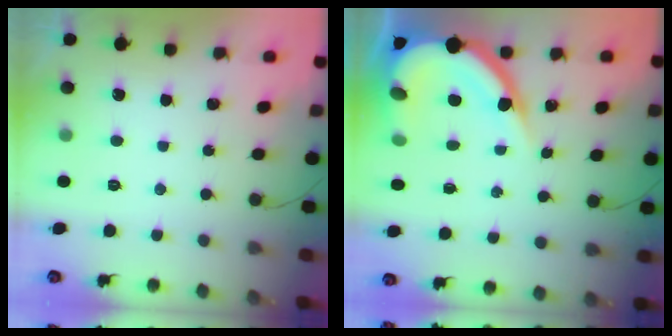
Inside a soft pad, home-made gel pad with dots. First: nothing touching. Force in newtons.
{"total": 15.6, "press": 15.5, "slide": 1.5}